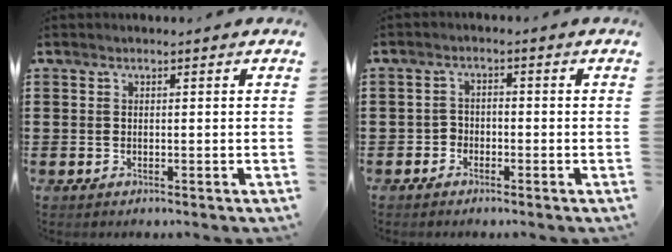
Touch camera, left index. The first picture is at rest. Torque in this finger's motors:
{"motor_torque": [-0.82, 1.22, 0.01, -0.01]}